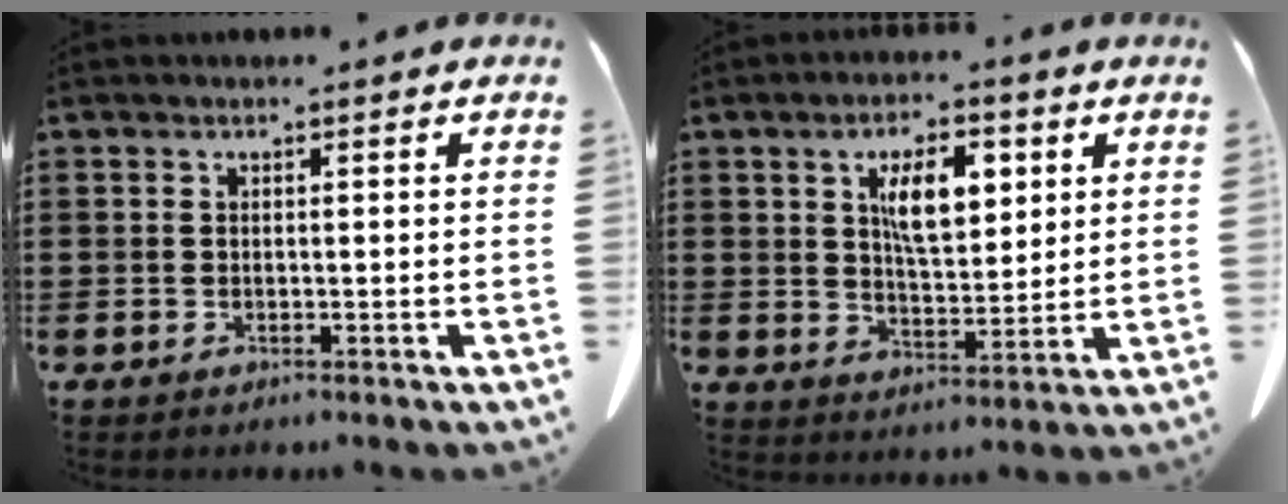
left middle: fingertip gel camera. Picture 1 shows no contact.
{"total": 9.3, "force": [4.2, 3.7, 7.4], "torque": [-0.130, -0.004, 0.067]}